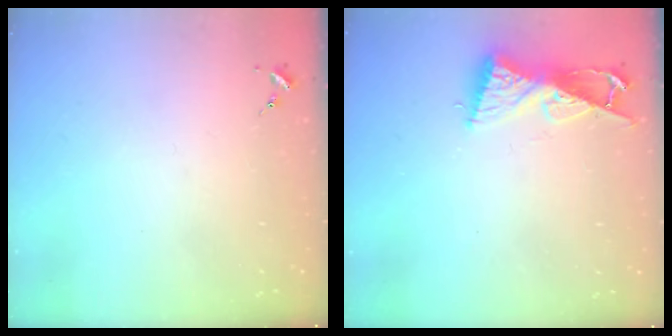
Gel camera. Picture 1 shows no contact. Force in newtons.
{"total": 8.9, "press": 8.9, "slide": 0.3}